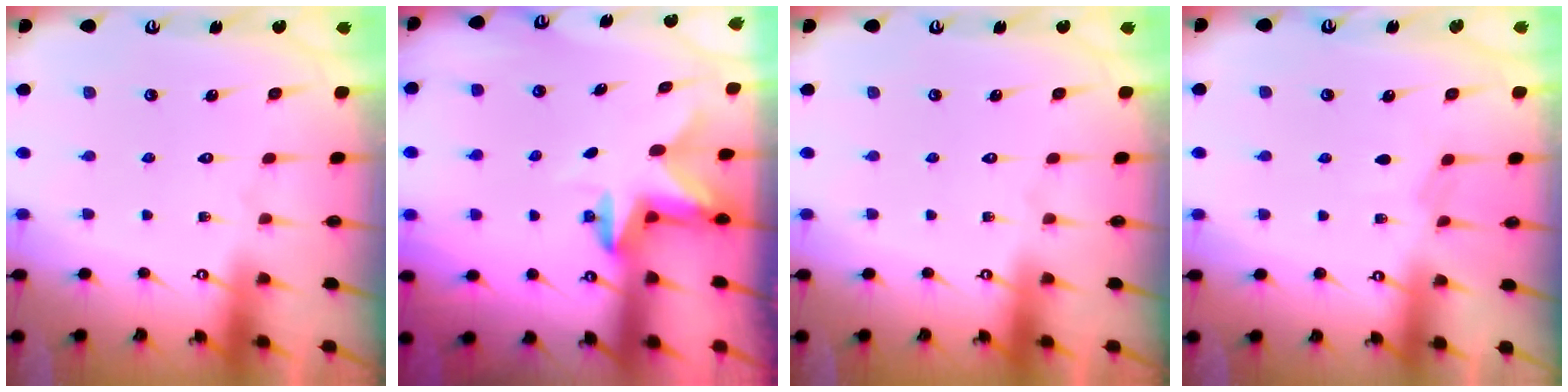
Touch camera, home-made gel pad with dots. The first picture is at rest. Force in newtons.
{"total": 2.8, "press": 2.8, "slide": 0.6}
{"total": 0.0}
{"total": 2.6, "press": 2.5, "slide": 0.5}